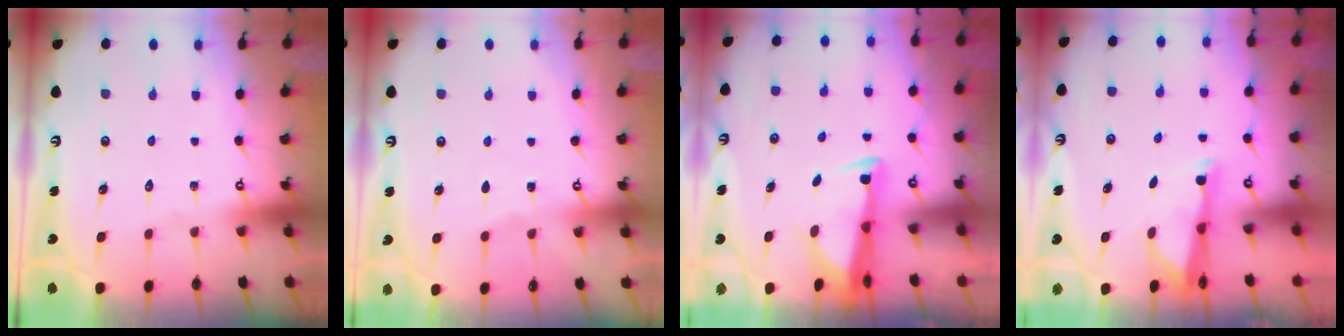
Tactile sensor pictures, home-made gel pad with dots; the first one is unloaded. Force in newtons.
{"total": 2.2, "press": 2.2, "slide": 0.3}
{"total": 2.8, "press": 2.6, "slide": 1.0}
{"total": 3.0, "press": 2.9, "slide": 0.5}